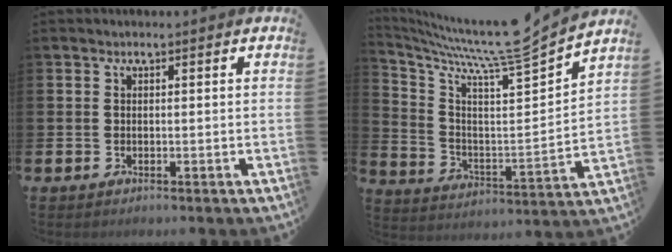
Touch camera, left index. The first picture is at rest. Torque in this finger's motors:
{"motor_torque": [0.83, -1.31, 0.13, 0.12]}